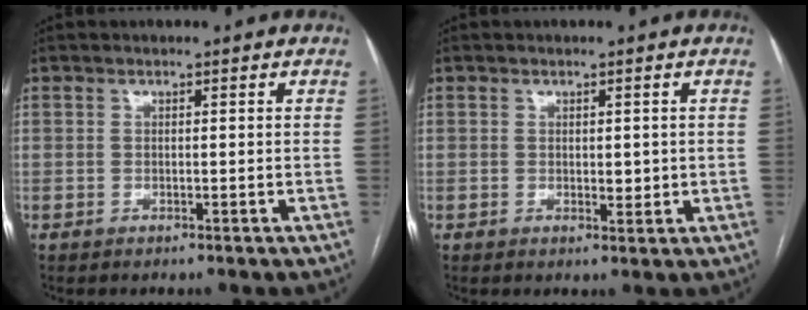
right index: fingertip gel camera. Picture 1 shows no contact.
{"total": 2.1, "force": [0.1, 1.2, 1.7], "torque": [-0.022, -0.004, 0.004]}